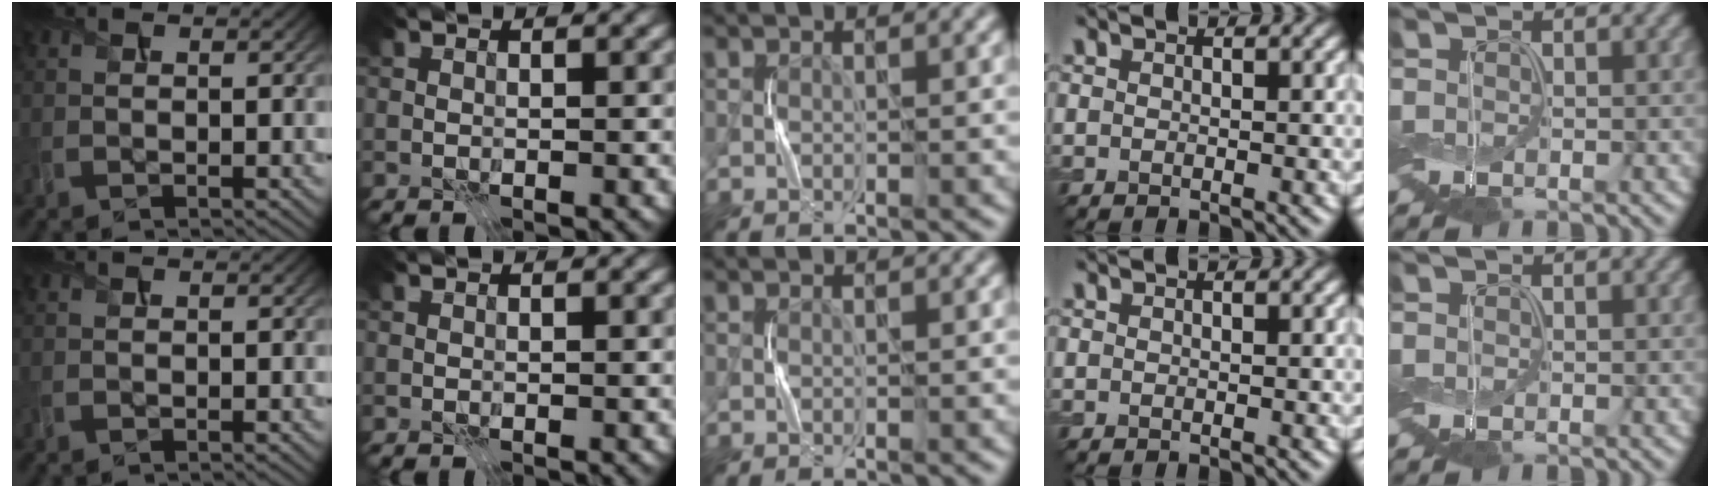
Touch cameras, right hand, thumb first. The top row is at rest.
{}